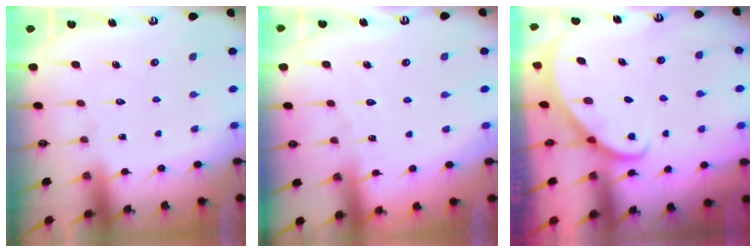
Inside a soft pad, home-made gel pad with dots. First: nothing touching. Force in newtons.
{"total": 2.5, "press": 2.5, "slide": 0.3}
{"total": 2.1, "press": 2.1, "slide": 0.1}